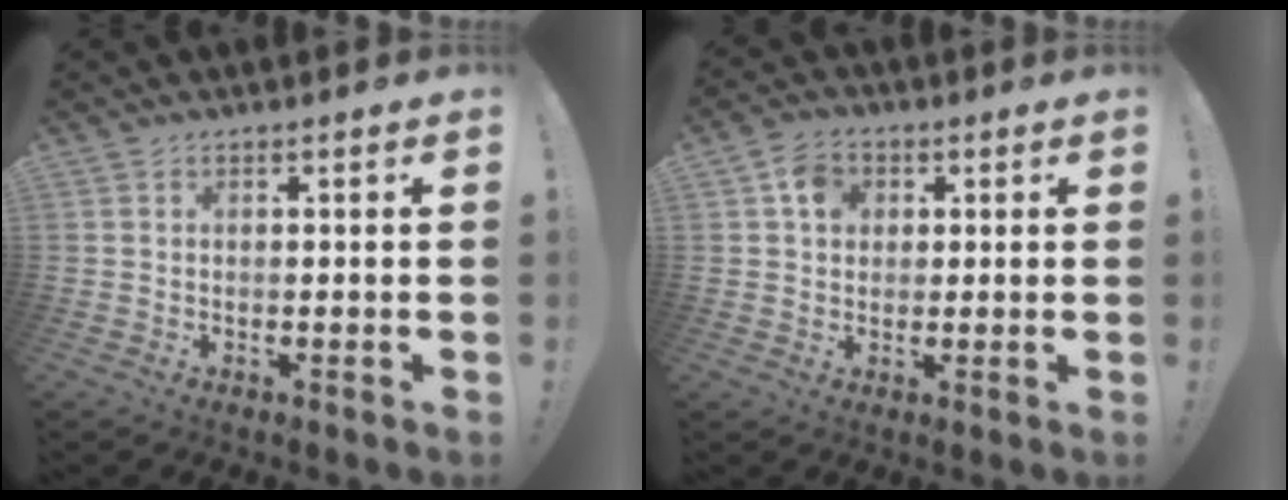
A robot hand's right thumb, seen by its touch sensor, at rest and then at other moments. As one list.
[{"total": 6.7, "force": [2.0, 5.6, 3.1], "torque": [-0.041, 0.003, 0.037]}]